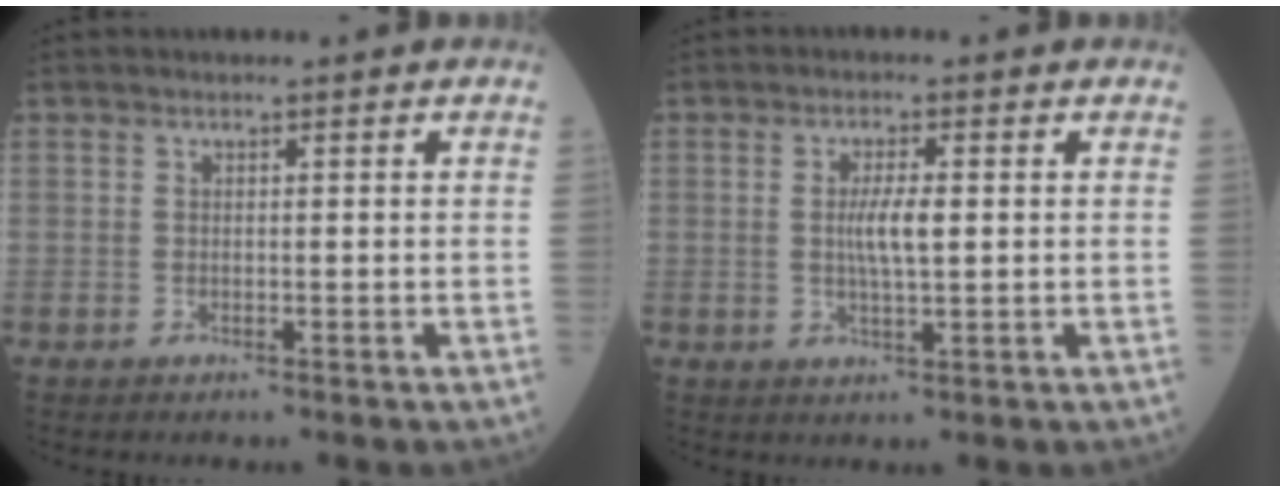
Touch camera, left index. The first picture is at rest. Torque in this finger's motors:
{"motor_torque": [0.74, 0.08, 0.11, 0.05]}